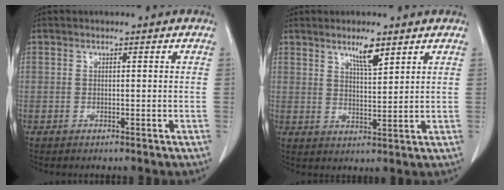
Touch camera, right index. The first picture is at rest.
{"total": 4.5, "force": [3.1, 0.6, 3.2], "torque": [-0.058, -0.006, 0.056]}